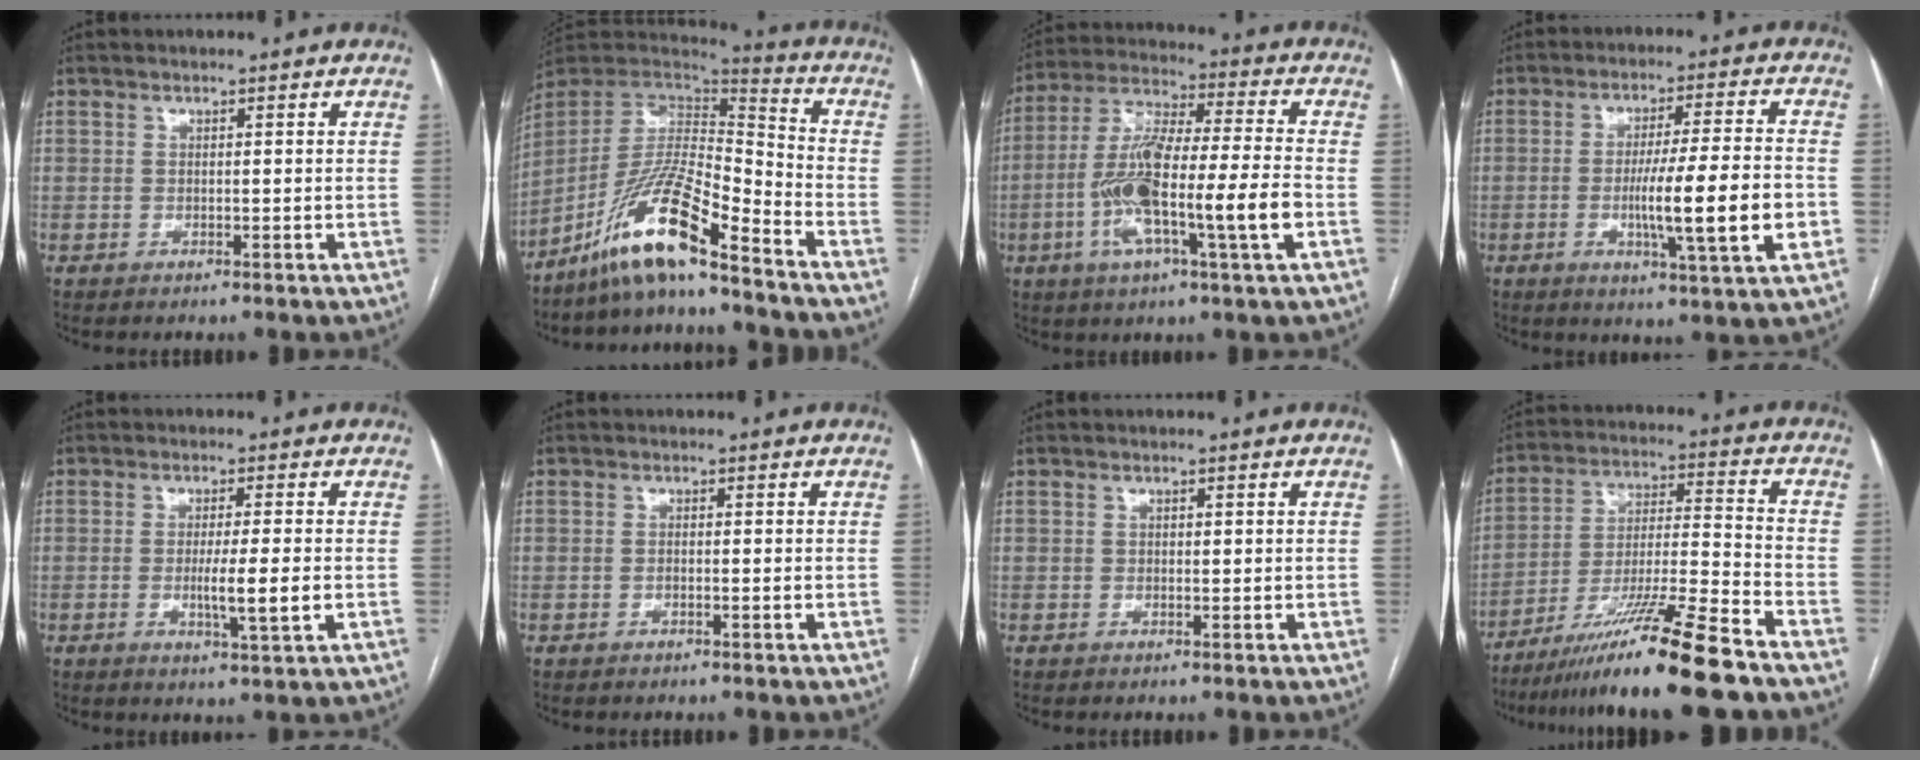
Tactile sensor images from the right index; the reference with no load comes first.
{"total": 14.5, "force": [-10.7, 1.4, 9.7], "torque": [-0.186, 0.005, -0.198]}
{"total": 16.8, "force": [-4.2, 1.3, 16.2], "torque": [-0.311, -0.001, -0.078]}
{"total": 12.8, "force": [-2.8, -0.2, 12.5], "torque": [-0.201, -0.010, -0.048]}
{"total": 6.3, "force": [-1.2, -0.3, 6.1], "torque": [-0.104, -0.013, -0.020]}
{"total": 1.0, "force": [-0.2, 0.2, 0.9], "torque": [-0.017, -0.001, -0.003]}
{"total": 0.6, "force": [0.1, 0.3, 0.4], "torque": [-0.006, 0.000, 0.002]}
{"total": 17.2, "force": [-13.4, -1.7, 10.7], "torque": [-0.196, -0.026, -0.232]}